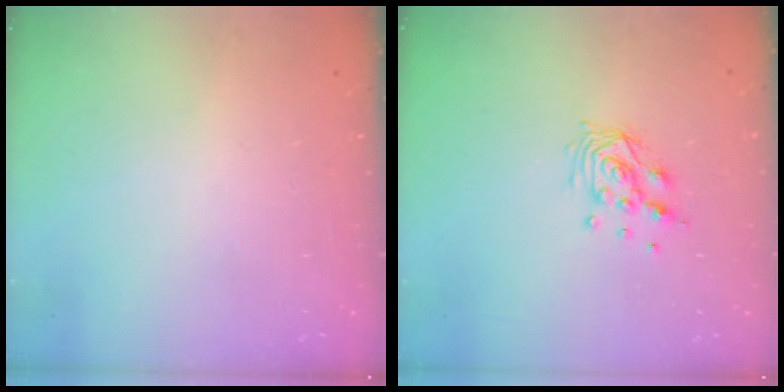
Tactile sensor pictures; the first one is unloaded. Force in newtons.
{"total": 9.3, "press": 9.3, "slide": 0.4}